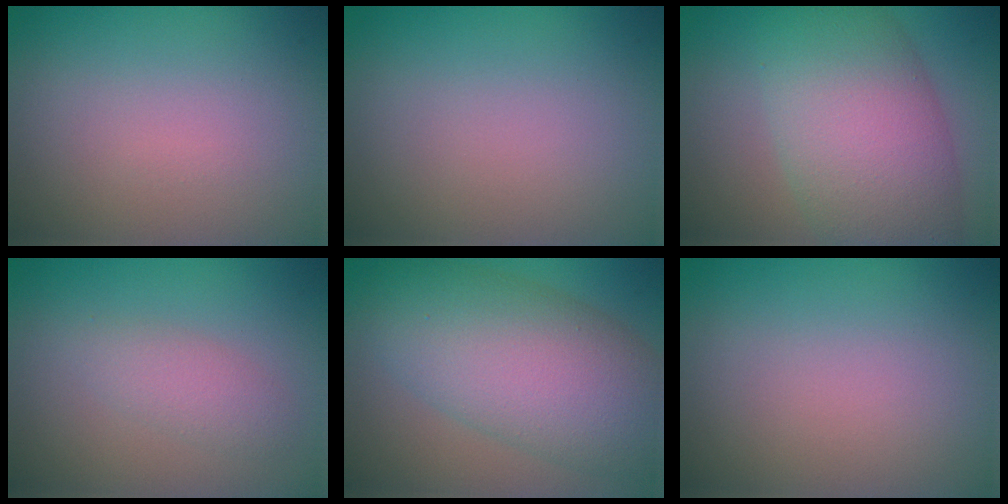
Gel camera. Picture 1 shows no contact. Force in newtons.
{"total": 0.0}
{"total": 10.2, "press": 10.2, "slide": 0.1}
{"total": 2.0, "press": 2.0, "slide": 0.2}
{"total": 9.6, "press": 9.6, "slide": 0.5}
{"total": 0.0}